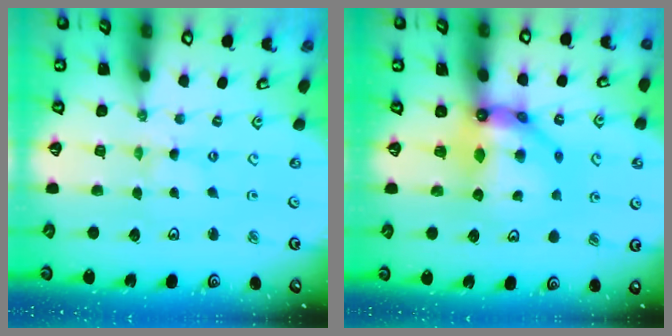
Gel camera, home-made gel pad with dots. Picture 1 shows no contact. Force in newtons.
{"total": 11.5, "press": 11.4, "slide": 1.3}